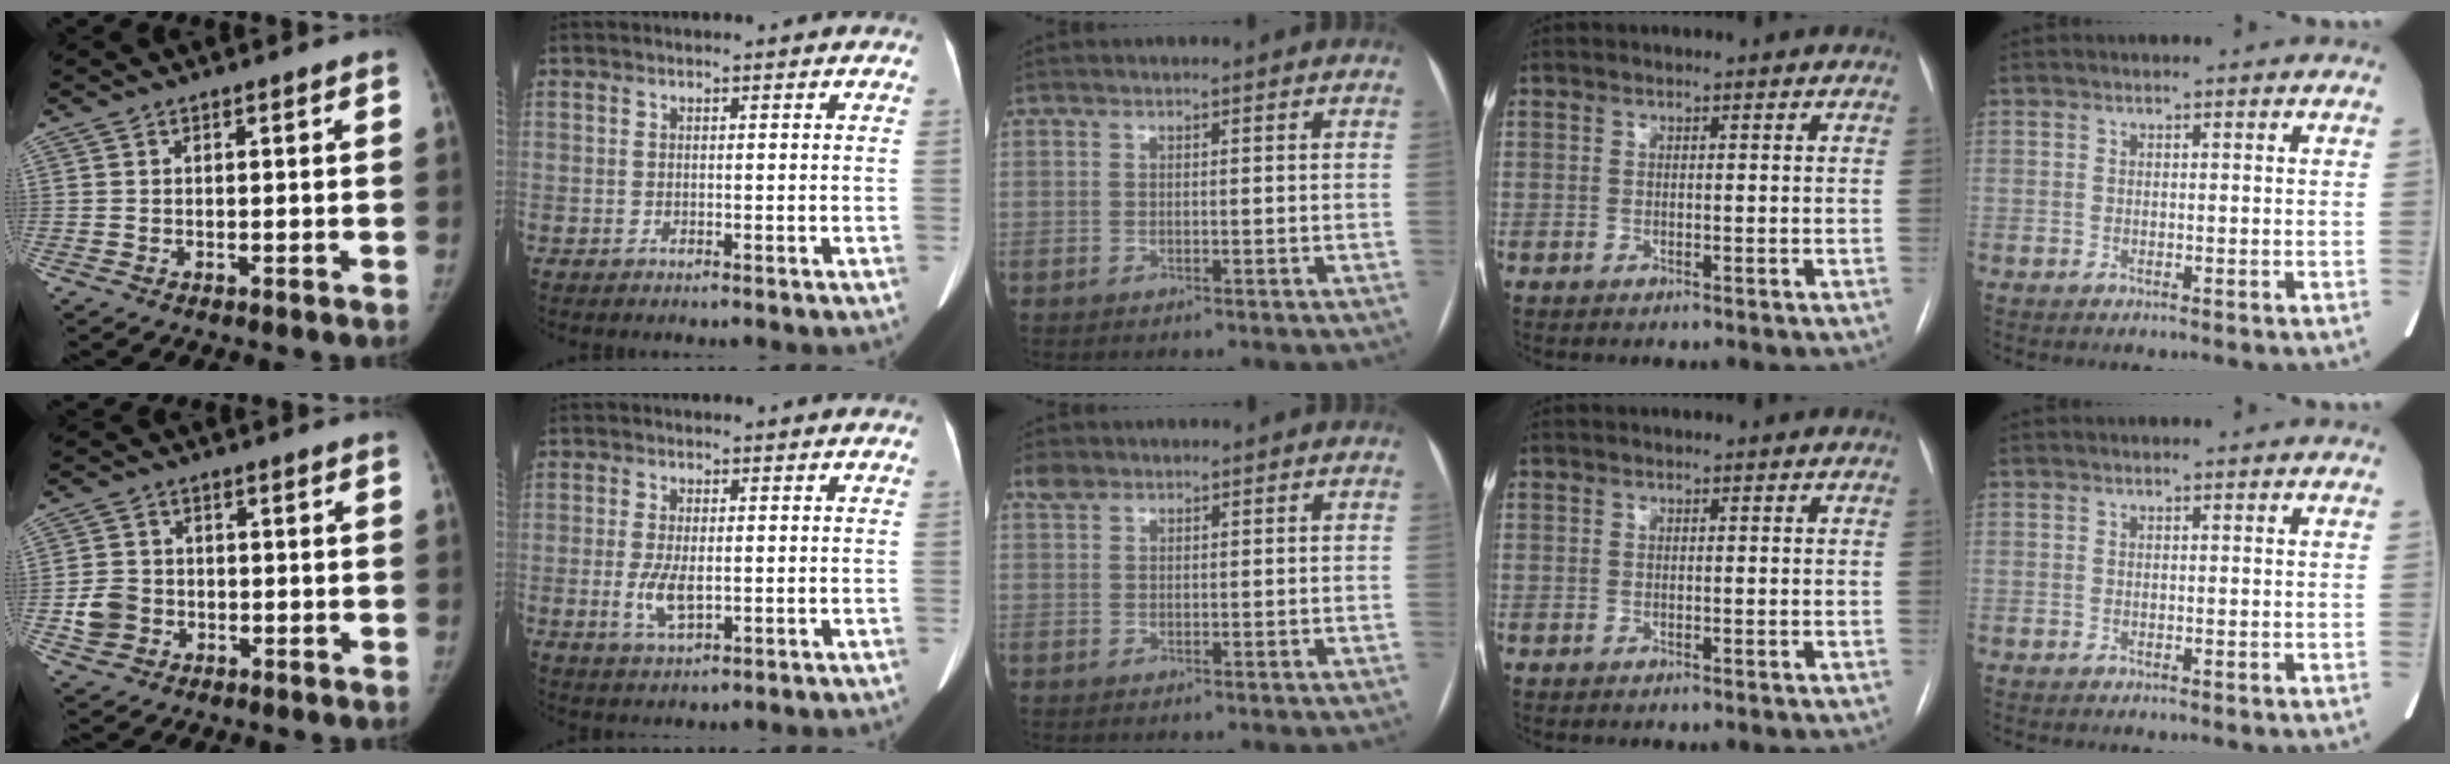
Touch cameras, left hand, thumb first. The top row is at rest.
{"thumb": {"total": 5.4, "force": [-1.4, 4.7, 2.1], "torque": [-0.030, 0.013, -0.027]}, "index": {"total": 4.5, "force": [-0.7, 1.7, 4.1], "torque": [-0.088, -0.008, -0.009]}, "middle": {"total": 1.8, "force": [1.4, 1.0, 0.5], "torque": [-0.014, 0.012, 0.028]}}